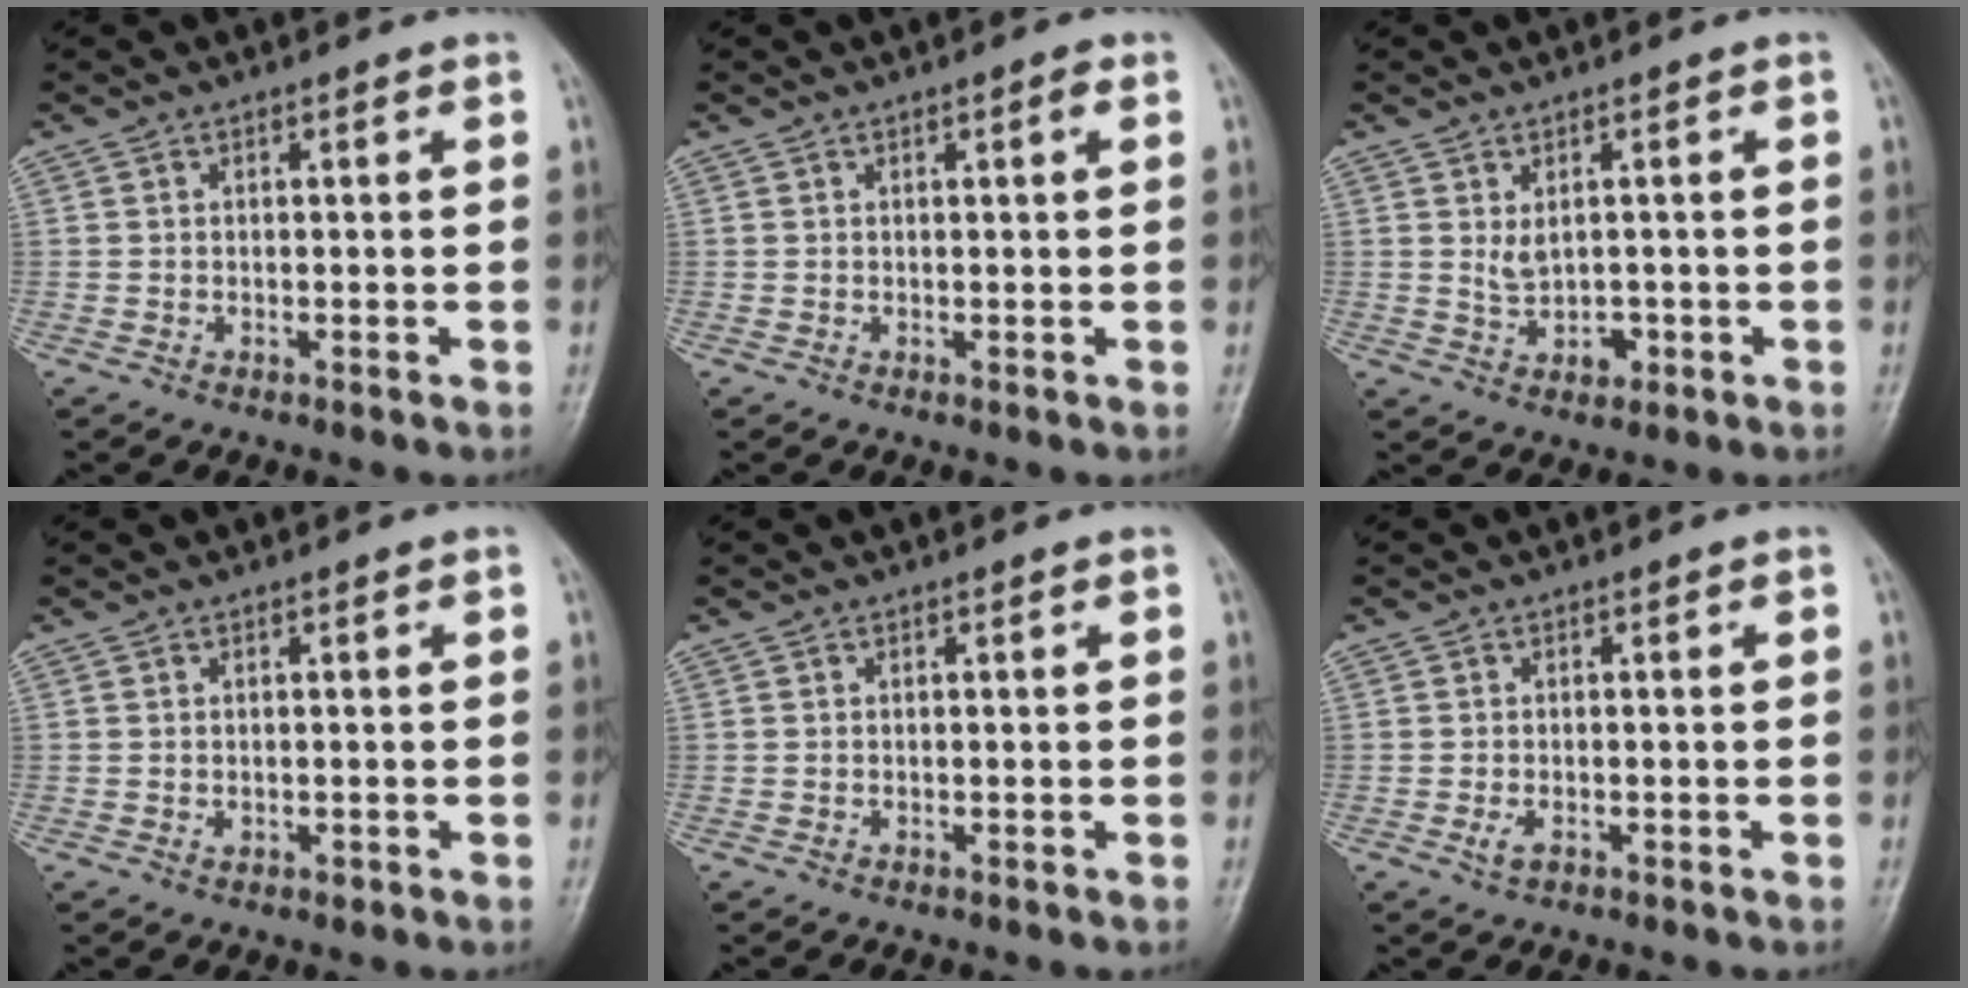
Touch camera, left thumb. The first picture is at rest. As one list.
[{"total": 1.4, "force": [0.6, 0.3, 1.2], "torque": [-0.017, 0.001, 0.007]}, {"total": 3.6, "force": [0.3, 2.5, 2.5], "torque": [-0.033, -0.006, 0.014]}, {"total": 1.0, "force": [-0.1, 0.8, 0.6], "torque": [-0.007, 0.000, 0.001]}, {"total": 0.0}, {"total": 1.8, "force": [-0.8, 1.0, 1.3], "torque": [-0.028, 0.001, -0.013]}]